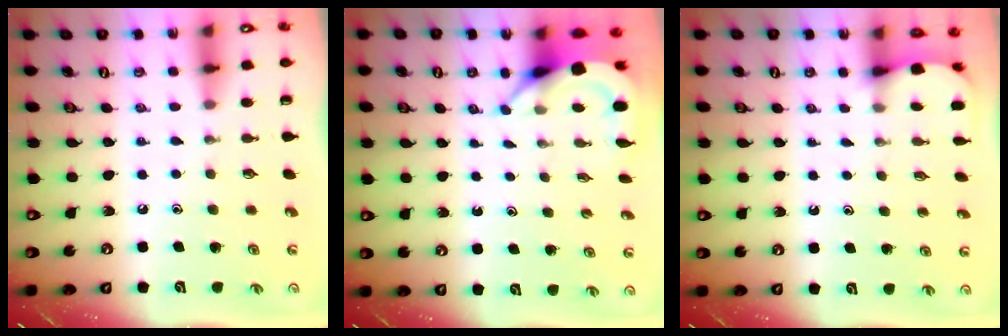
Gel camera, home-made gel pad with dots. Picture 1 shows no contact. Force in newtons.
{"total": 3.9, "press": 3.9, "slide": 0.1}
{"total": 2.7, "press": 2.7, "slide": 0.3}